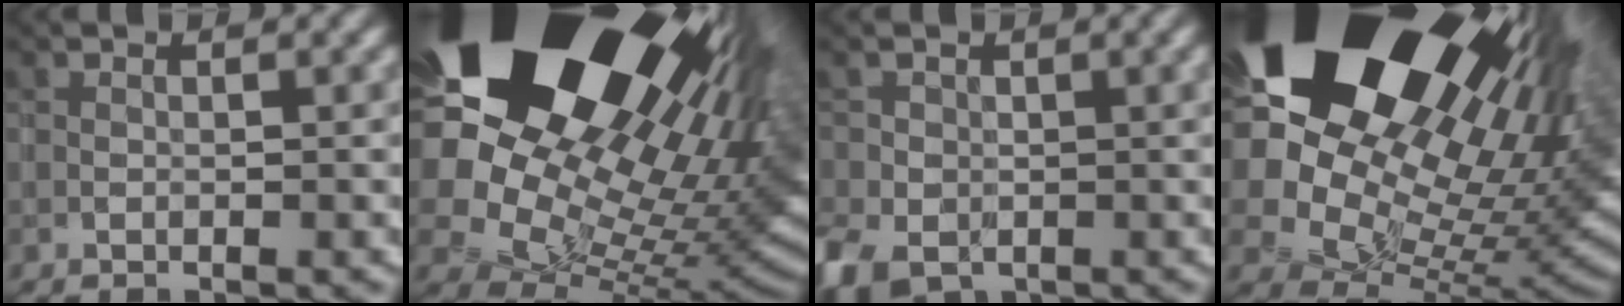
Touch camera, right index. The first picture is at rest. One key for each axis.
{"total": 24.3, "fx": 10.4, "fy": 16.4, "fz": 14.5, "tx": -0.290, "ty": 0.022, "tz": 0.182}
{"total": 5.3, "fx": -1.8, "fy": 3.7, "fz": 3.3, "tx": -0.068, "ty": -0.013, "tz": -0.034}
{"total": 23.2, "fx": 11.4, "fy": 13.9, "fz": 14.6, "tx": -0.281, "ty": 0.028, "tz": 0.212}